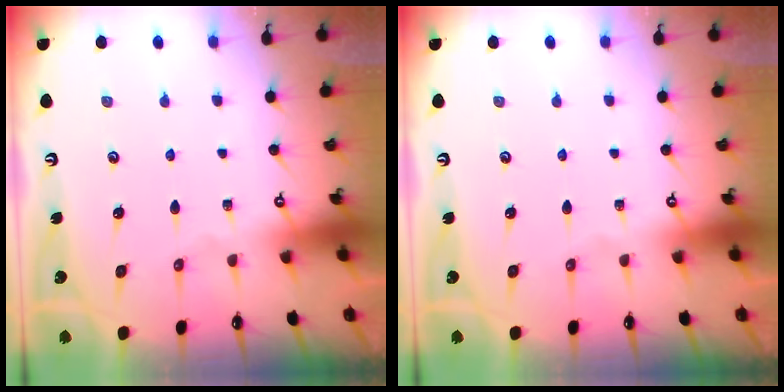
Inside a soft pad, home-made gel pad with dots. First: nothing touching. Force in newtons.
{"total": 0.0}